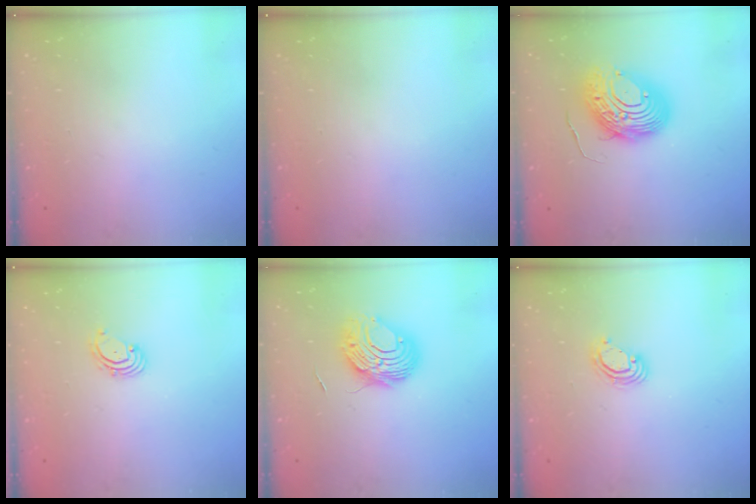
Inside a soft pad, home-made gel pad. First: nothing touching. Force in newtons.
{"total": 0.0}
{"total": 12.5, "press": 12.4, "slide": 1.3}
{"total": 2.0, "press": 1.9, "slide": 0.6}
{"total": 8.7, "press": 8.7, "slide": 0.8}
{"total": 4.8, "press": 4.8, "slide": 0.3}